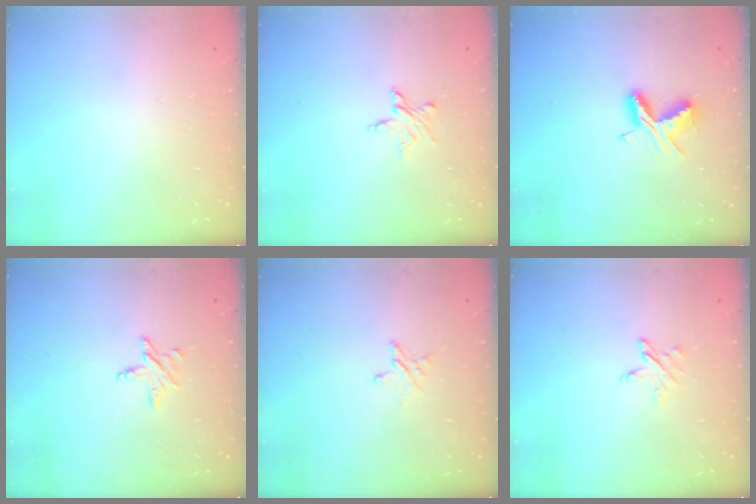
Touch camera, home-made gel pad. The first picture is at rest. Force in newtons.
{"total": 3.5, "press": 3.4, "slide": 0.3}
{"total": 7.6, "press": 7.6, "slide": 0.6}
{"total": 4.7, "press": 4.7, "slide": 0.4}
{"total": 2.7, "press": 2.7, "slide": 0.2}
{"total": 4.4, "press": 4.4, "slide": 0.5}